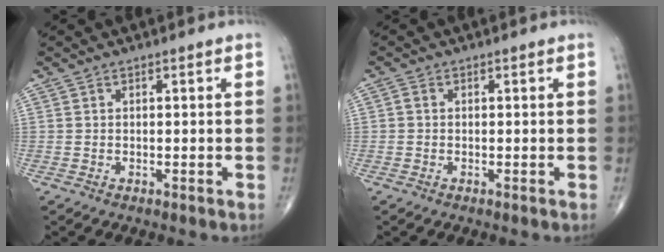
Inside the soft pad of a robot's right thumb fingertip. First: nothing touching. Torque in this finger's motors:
{"motor_torque": [-0.26, 0.07, 0.02, -0.22, 0.01]}